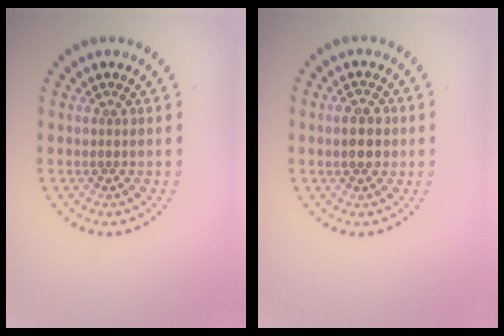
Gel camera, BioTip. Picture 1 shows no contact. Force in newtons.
{"total": 2.6, "press": 2.6, "slide": 0.1}